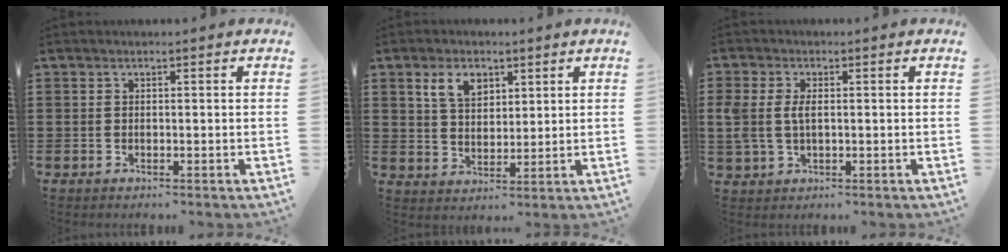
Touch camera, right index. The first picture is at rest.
{"total": 5.0, "force": [2.7, 3.0, 3.0], "torque": [-0.063, 0.008, 0.047]}
{"total": 3.7, "force": [0.3, 2.3, 2.9], "torque": [-0.077, 0.004, -0.001]}